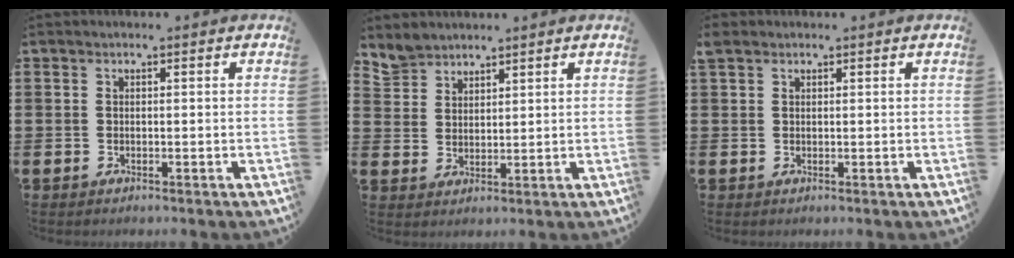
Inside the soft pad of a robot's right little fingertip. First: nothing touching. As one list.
[{"total": 3.5, "force": [3.4, 0.9, -0.6], "torque": [-0.004, -0.008, 0.067]}, {"total": 0.8, "force": [0.6, 0.5, 0.2], "torque": [0.007, -0.002, 0.007]}]